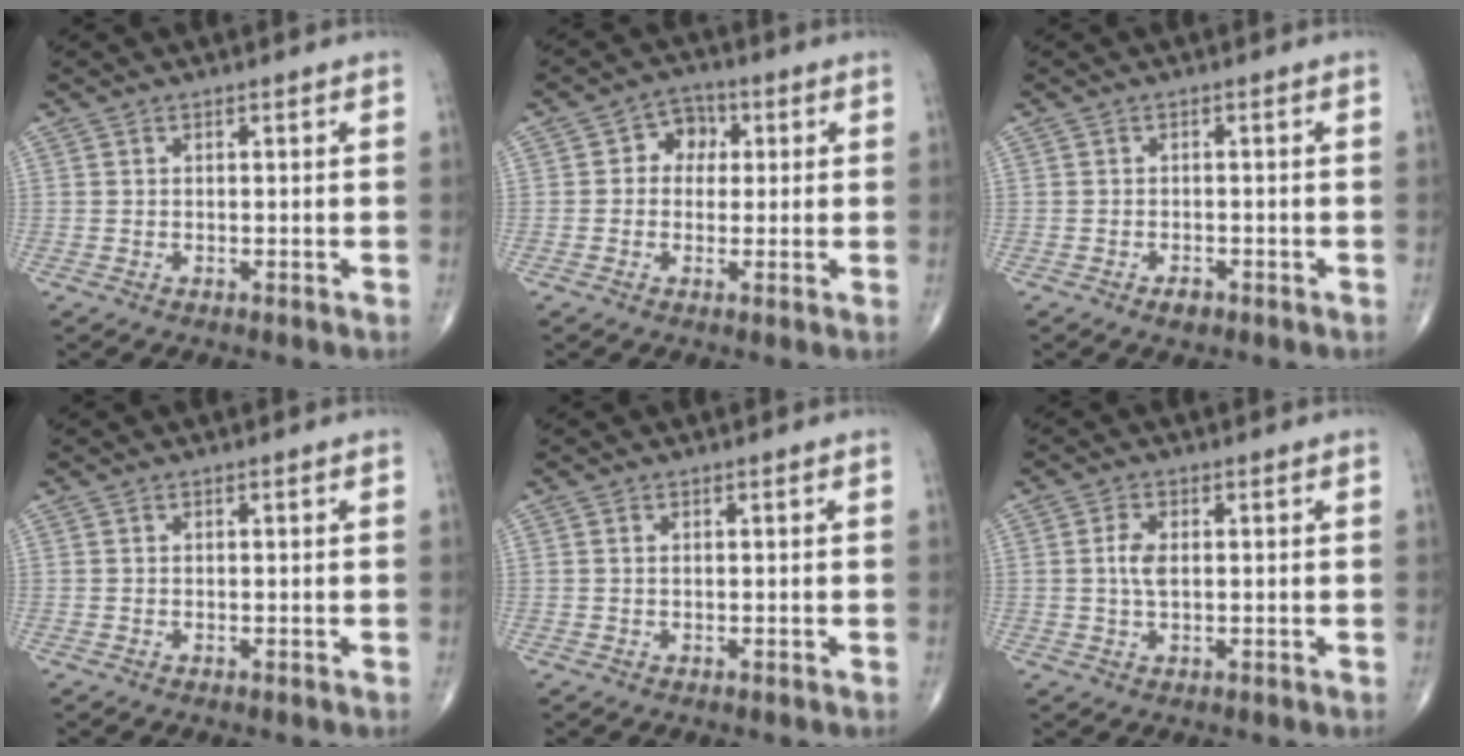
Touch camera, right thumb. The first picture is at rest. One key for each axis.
{"total": 5.3, "fx": 0.9, "fy": 4.4, "fz": 2.8, "tx": -0.007, "ty": 0.011, "tz": 0.004}
{"total": 1.7, "fx": -1.1, "fy": 1.0, "fz": 0.9, "tx": -0.015, "ty": 0.002, "tz": -0.016}
{"total": 0.0}
{"total": 0.0}
{"total": 3.5, "fx": 0.3, "fy": 1.7, "fz": 3.0, "tx": -0.064, "ty": 0.000, "tz": 0.005}